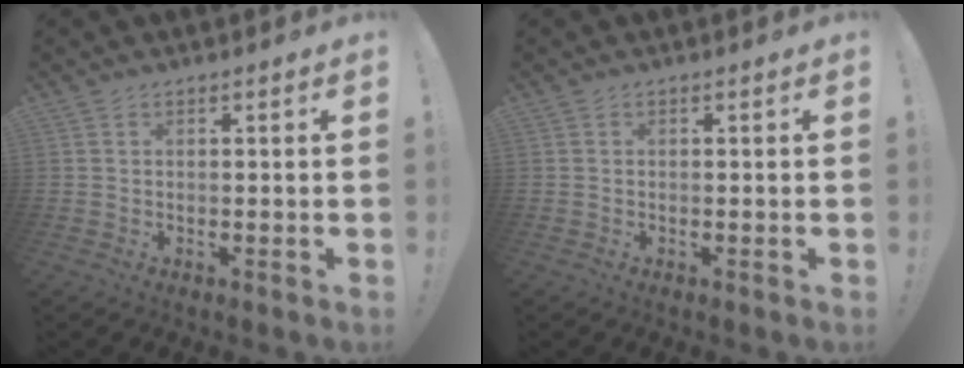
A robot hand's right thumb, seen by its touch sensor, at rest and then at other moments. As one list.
[{"total": 0.0}]